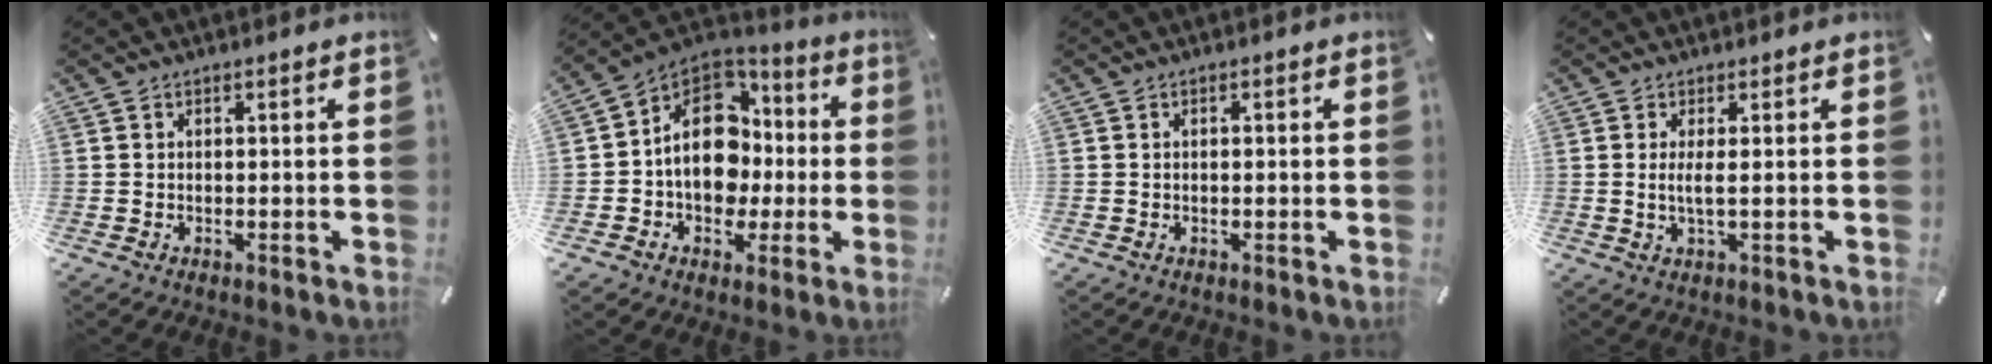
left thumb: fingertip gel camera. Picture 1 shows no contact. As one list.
[{"total": 16.1, "force": [-0.3, 13.0, 9.5], "torque": [-0.175, 0.006, -0.001]}, {"total": 0.6, "force": [-0.3, 0.2, 0.5], "torque": [-0.008, -0.001, -0.005]}, {"total": 3.2, "force": [0.3, 0.4, 3.1], "torque": [-0.060, -0.005, 0.004]}]